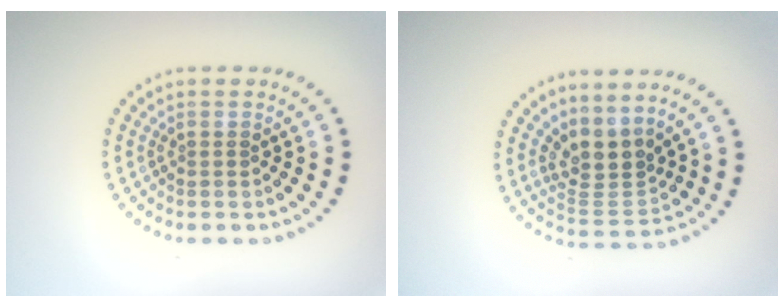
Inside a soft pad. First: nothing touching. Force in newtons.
{"total": 3.3, "press": 2.4, "slide": 2.2}